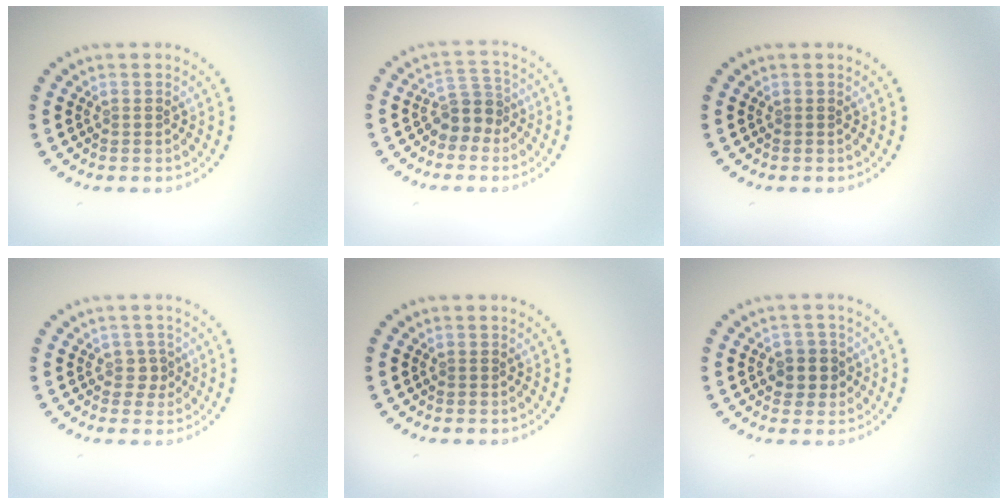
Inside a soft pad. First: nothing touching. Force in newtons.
{"total": 2.8, "press": 2.2, "slide": 1.7}
{"total": 0.0}
{"total": 1.2, "press": 1.0, "slide": 0.6}
{"total": 0.0}
{"total": 2.4, "press": 2.2, "slide": 0.9}